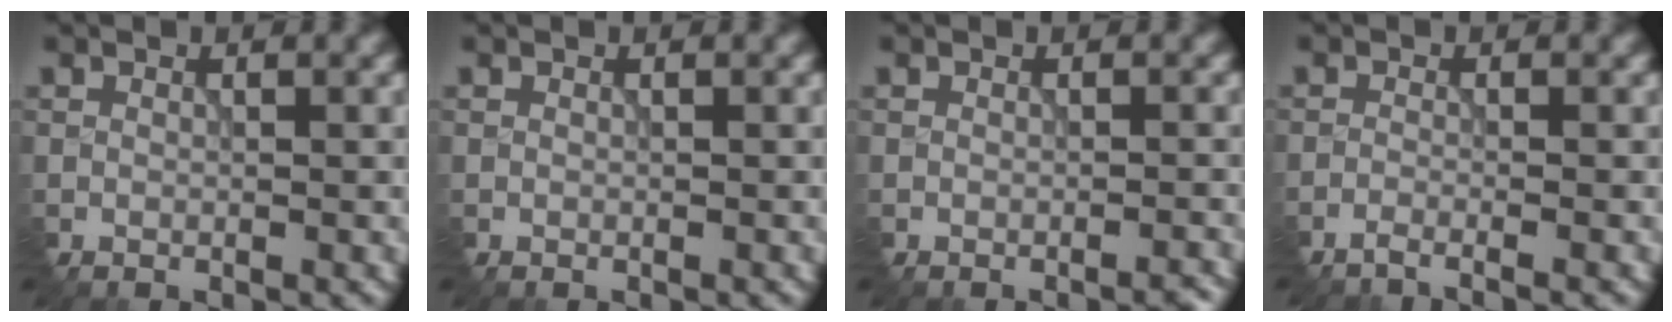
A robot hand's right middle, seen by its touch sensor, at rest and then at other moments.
{"total": 0.0}
{"total": 0.9, "force": [-0.7, 0.0, 0.5], "torque": [-0.006, -0.001, -0.011]}
{"total": 1.5, "force": [-1.1, 0.2, 1.0], "torque": [-0.010, -0.001, -0.030]}